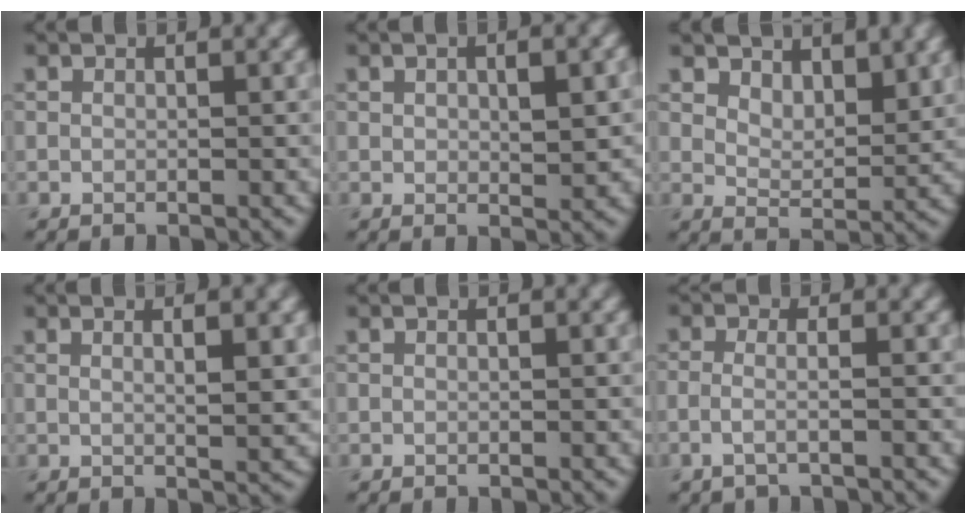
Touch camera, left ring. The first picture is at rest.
{"total": 3.4, "force": [0.4, 1.6, 3.0], "torque": [-0.049, 0.000, 0.009]}
{"total": 4.5, "force": [3.4, 2.1, 2.1], "torque": [-0.041, -0.015, 0.059]}
{"total": 3.3, "force": [1.0, 0.8, 3.0], "torque": [-0.035, 0.001, 0.014]}
{"total": 0.0}
{"total": 1.8, "force": [-0.7, 0.6, 1.5], "torque": [-0.030, -0.009, -0.025]}